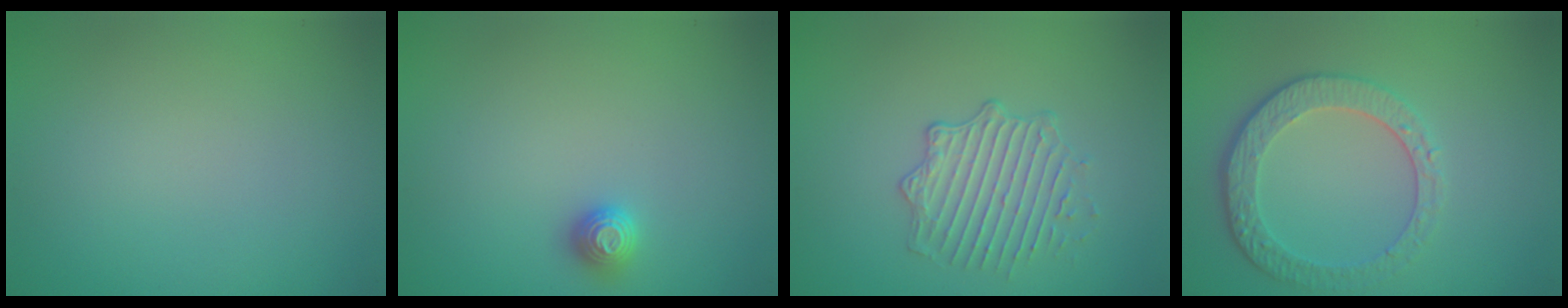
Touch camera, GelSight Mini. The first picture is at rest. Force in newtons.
{"total": 1.1, "press": 1.1, "slide": 0.2}
{"total": 2.6, "press": 2.0, "slide": 1.6}
{"total": 3.9, "press": 3.1, "slide": 2.4}